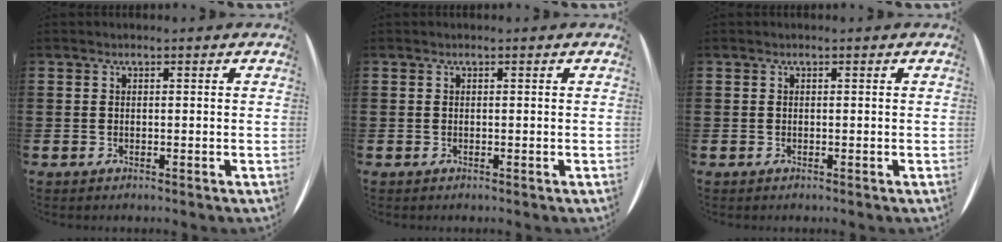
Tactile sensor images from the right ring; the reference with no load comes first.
{"total": 0.0}
{"total": 0.0}